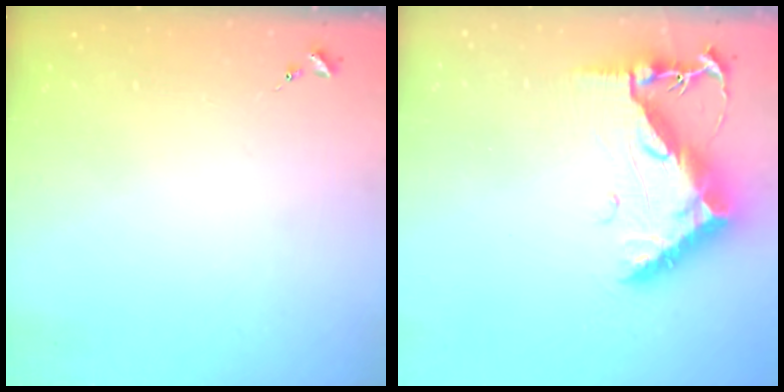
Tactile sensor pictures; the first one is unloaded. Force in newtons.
{"total": 13.2, "press": 13.2, "slide": 1.2}